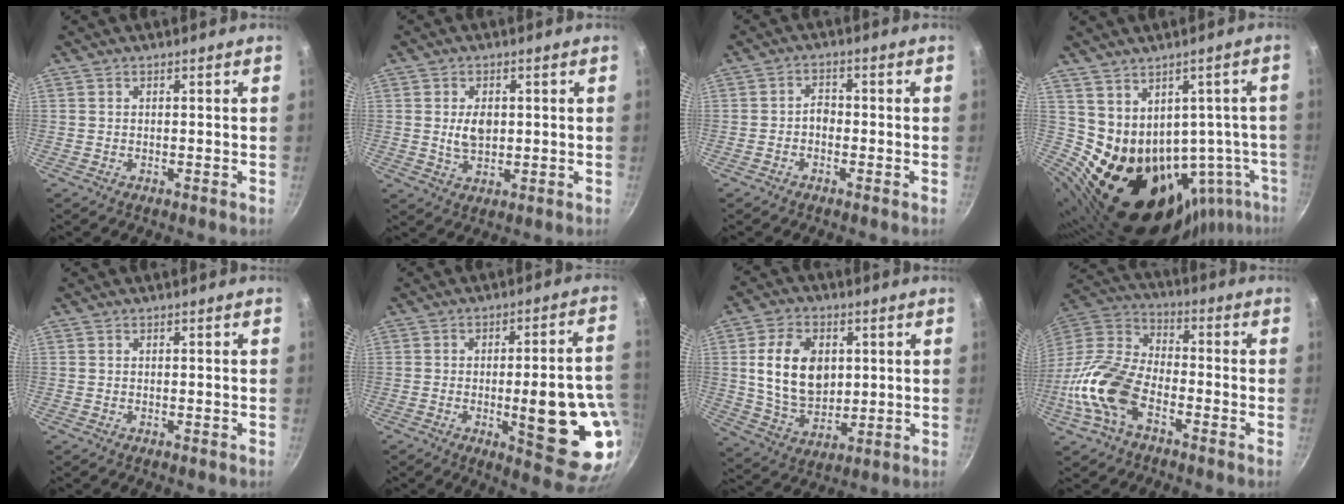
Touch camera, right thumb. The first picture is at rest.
{"total": 4.9, "force": [0.5, 3.2, 3.7], "torque": [-0.053, -0.007, 0.013]}
{"total": 2.5, "force": [-1.0, 1.7, 1.5], "torque": [-0.015, 0.020, -0.021]}
{"total": 15.4, "force": [-0.5, 12.4, 9.0], "torque": [-0.057, 0.027, 0.033]}
{"total": 0.0}
{"total": 19.5, "force": [-4.0, 5.7, 18.2], "torque": [-0.210, 0.011, -0.047]}
{"total": 13.9, "force": [2.6, 9.6, 9.6], "torque": [-0.149, -0.012, 0.055]}
{"total": 16.0, "force": [-6.6, 9.2, 11.4], "torque": [-0.214, 0.051, -0.148]}